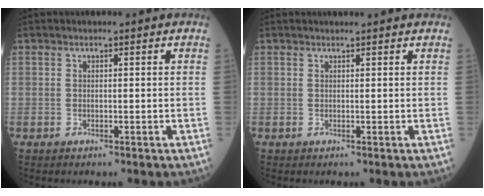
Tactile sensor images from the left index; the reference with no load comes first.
{"total": 2.1, "force": [2.0, 0.2, 0.5], "torque": [-0.008, 0.010, 0.022]}